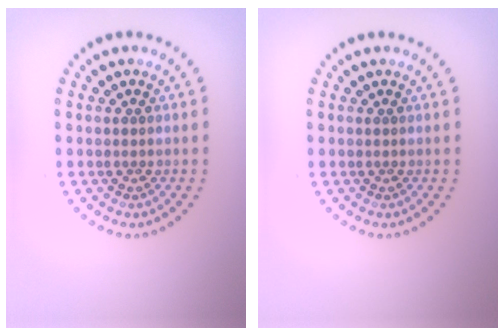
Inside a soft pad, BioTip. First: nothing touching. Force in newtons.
{"total": 0.0}